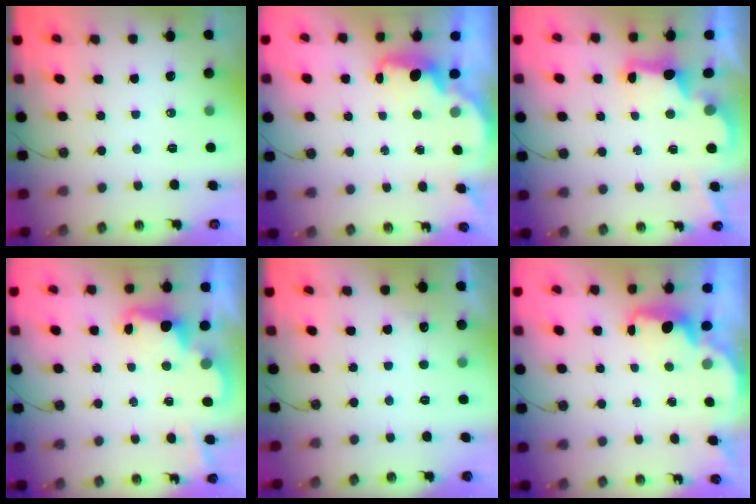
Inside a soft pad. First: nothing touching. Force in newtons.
{"total": 1.7, "press": 1.5, "slide": 0.7}
{"total": 2.8, "press": 2.7, "slide": 0.9}
{"total": 4.0, "press": 4.0, "slide": 0.6}
{"total": 4.6, "press": 4.5, "slide": 1.2}
{"total": 1.7, "press": 1.5, "slide": 0.7}